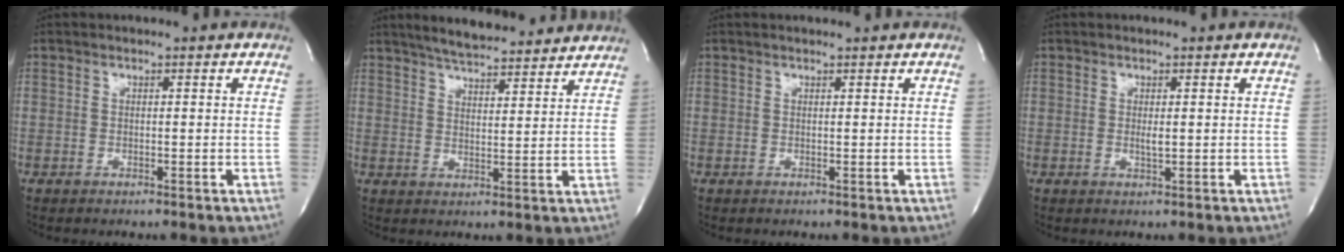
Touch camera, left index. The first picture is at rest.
{"total": 12.9, "force": [11.6, 2.1, 5.2], "torque": [-0.082, 0.014, 0.164]}
{"total": 1.1, "force": [1.0, 0.0, 0.4], "torque": [-0.008, 0.011, 0.018]}
{"total": 1.2, "force": [0.1, 0.2, 1.1], "torque": [-0.026, -0.003, 0.002]}